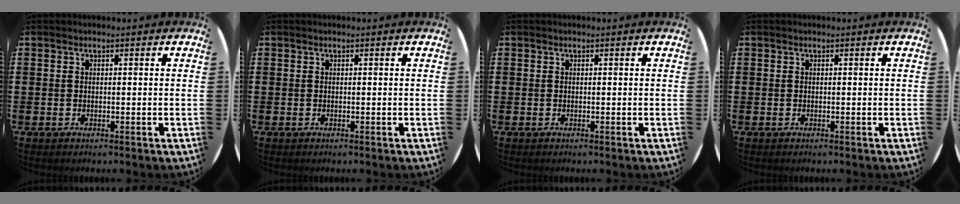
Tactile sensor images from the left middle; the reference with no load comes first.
{"total": 0.0}
{"total": 0.0}
{"total": 0.0}